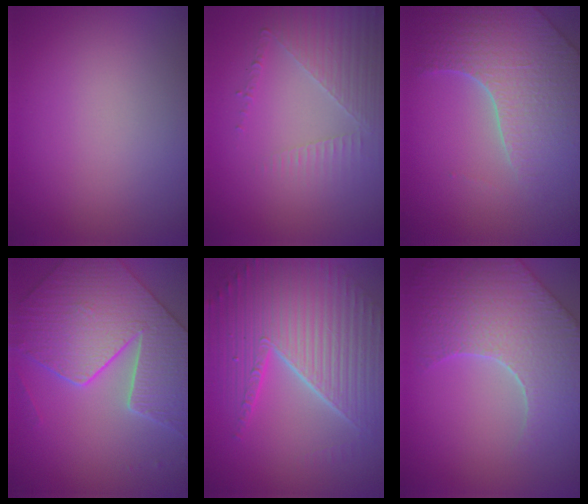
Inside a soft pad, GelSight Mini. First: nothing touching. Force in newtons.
{"total": 3.7, "press": 3.1, "slide": 2.0}
{"total": 5.5, "press": 4.8, "slide": 2.6}
{"total": 7.6, "press": 6.6, "slide": 3.9}
{"total": 10.2, "press": 6.6, "slide": 7.8}
{"total": 8.0, "press": 6.4, "slide": 4.9}